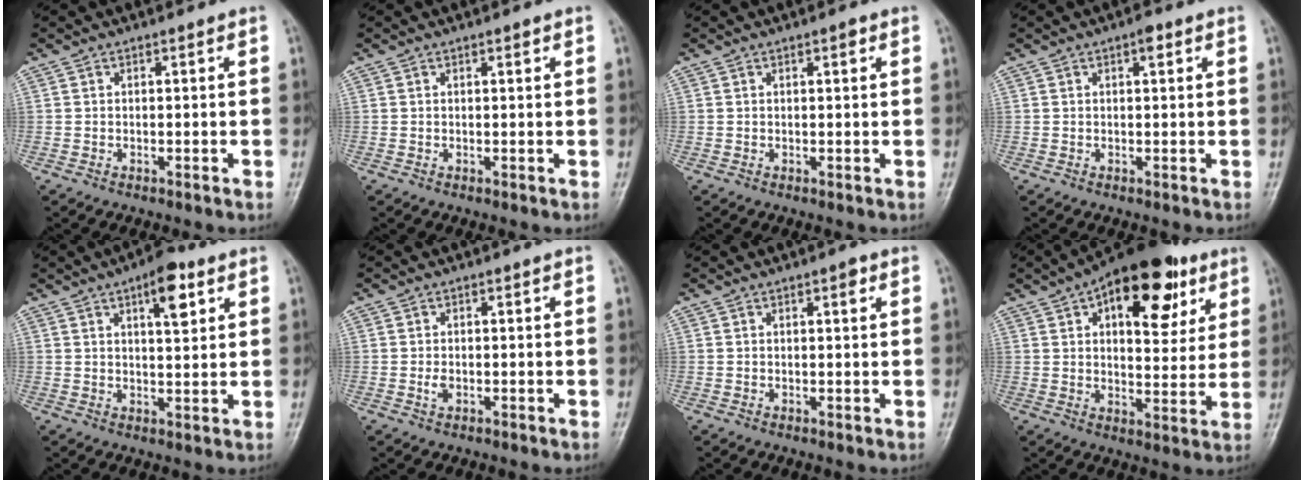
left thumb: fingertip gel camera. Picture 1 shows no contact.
{"total": 1.0, "force": [0.6, 0.3, 0.7], "torque": [-0.009, 0.000, 0.008]}
{"total": 1.4, "force": [0.7, 0.5, 1.1], "torque": [-0.013, 0.000, 0.008]}
{"total": 2.0, "force": [1.0, 0.8, 1.6], "torque": [-0.021, 0.000, 0.010]}
{"total": 7.7, "force": [3.7, 2.9, 6.1], "torque": [-0.072, -0.013, 0.049]}
{"total": 1.6, "force": [-0.3, 1.1, 1.1], "torque": [-0.019, -0.002, -0.006]}
{"total": 1.9, "force": [0.9, 0.6, 1.5], "torque": [-0.019, -0.001, 0.011]}
{"total": 20.2, "force": [9.5, 9.9, 14.8], "torque": [-0.168, -0.019, 0.136]}